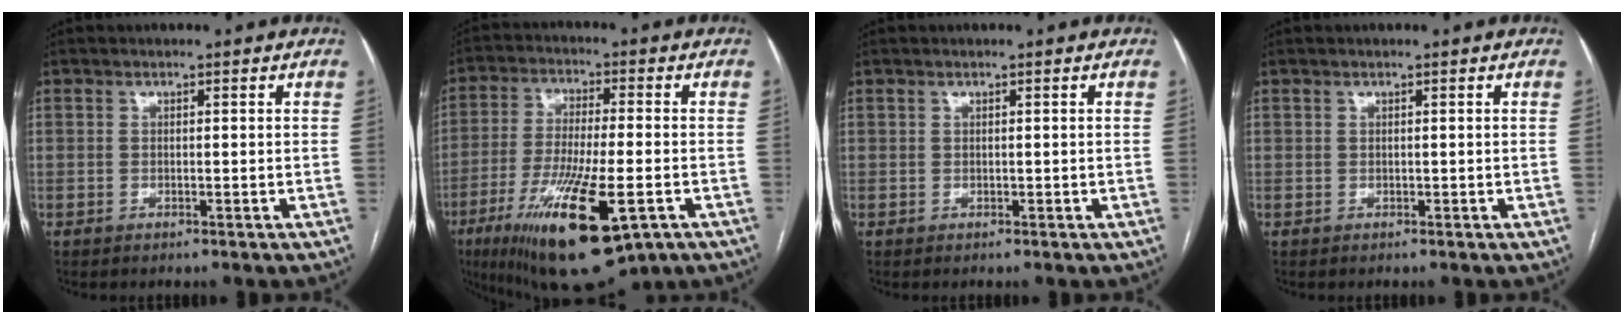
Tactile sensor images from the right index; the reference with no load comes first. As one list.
[{"total": 19.3, "force": [-9.0, 4.0, 16.6], "torque": [-0.296, -0.040, -0.142]}, {"total": 0.0}, {"total": 0.0}]